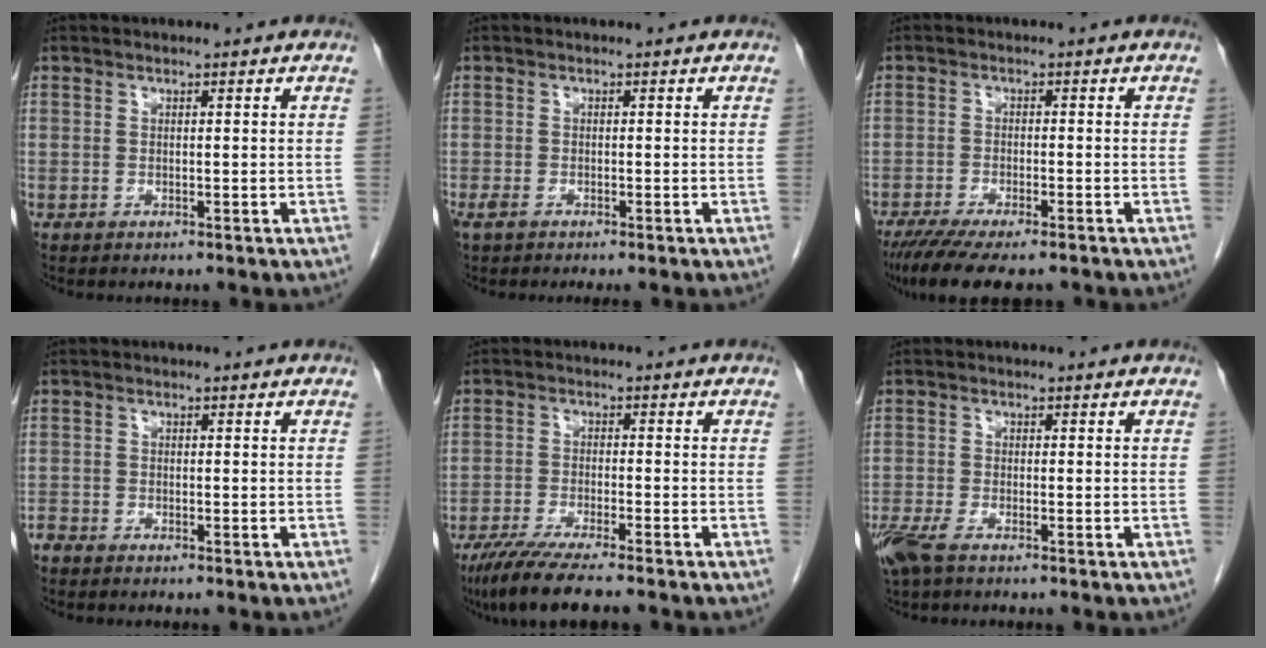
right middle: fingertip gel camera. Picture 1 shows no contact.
{"total": 2.2, "force": [-1.6, 0.7, 1.4], "torque": [-0.028, -0.006, -0.026]}
{"total": 10.5, "force": [-8.4, 2.2, 6.0], "torque": [-0.095, -0.018, -0.130]}
{"total": 1.2, "force": [-1.1, 0.3, 0.2], "torque": [-0.007, -0.002, -0.023]}
{"total": 8.6, "force": [-7.0, 0.1, 5.1], "torque": [-0.081, -0.023, -0.115]}
{"total": 4.3, "force": [-3.0, 1.1, 2.8], "torque": [-0.064, -0.010, -0.057]}